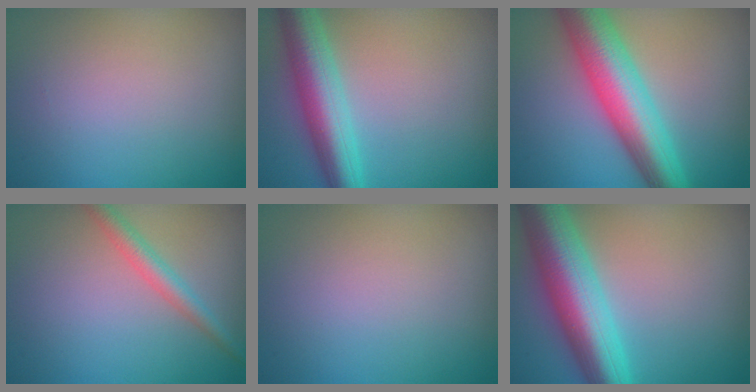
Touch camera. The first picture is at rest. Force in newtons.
{"total": 6.7, "press": 6.7, "slide": 0.3}
{"total": 9.2, "press": 9.2, "slide": 0.3}
{"total": 2.5, "press": 2.5, "slide": 0.0}
{"total": 0.0}
{"total": 9.8, "press": 9.8, "slide": 0.4}